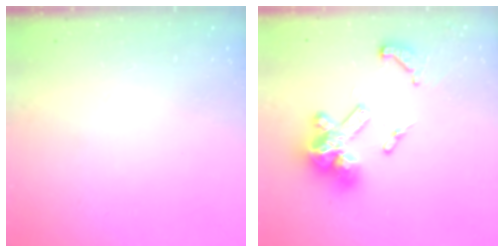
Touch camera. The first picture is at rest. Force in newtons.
{"total": 17.4, "press": 17.2, "slide": 2.4}